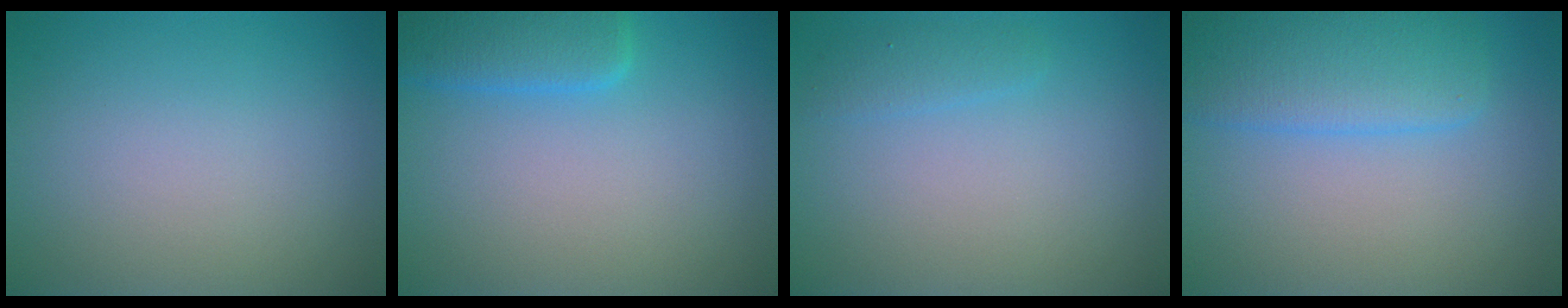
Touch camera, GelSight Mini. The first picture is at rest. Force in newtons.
{"total": 3.8, "press": 3.7, "slide": 0.4}
{"total": 1.2, "press": 1.2, "slide": 0.1}
{"total": 4.9, "press": 4.9, "slide": 0.1}